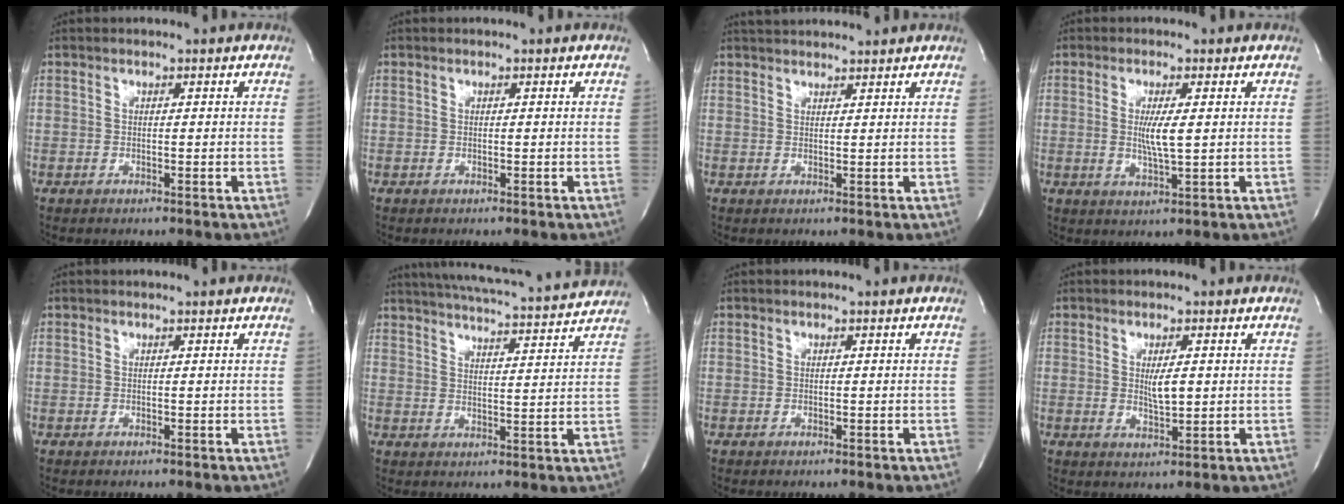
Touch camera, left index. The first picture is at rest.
{"total": 0.0}
{"total": 6.1, "force": [5.9, 0.6, 1.5], "torque": [-0.027, 0.034, 0.085]}
{"total": 4.3, "force": [0.5, 0.2, 4.3], "torque": [-0.085, -0.009, 0.010]}
{"total": 1.2, "force": [1.1, 0.0, 0.3], "torque": [-0.009, 0.008, 0.014]}
{"total": 16.9, "force": [15.8, 0.6, 6.1], "torque": [-0.109, 0.003, 0.213]}
{"total": 0.0}
{"total": 3.2, "force": [0.6, 0.7, 3.0], "torque": [-0.055, -0.006, 0.012]}